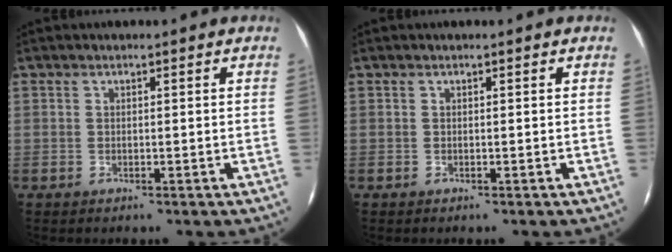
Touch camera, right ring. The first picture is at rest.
{"total": 0.0}